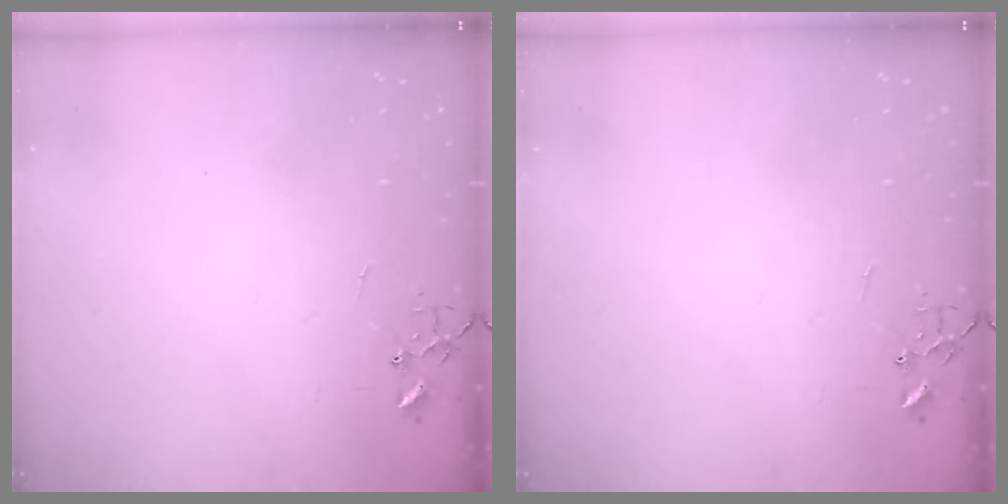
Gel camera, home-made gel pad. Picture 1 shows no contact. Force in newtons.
{"total": 0.0}